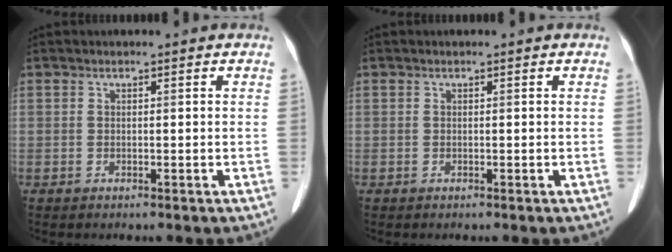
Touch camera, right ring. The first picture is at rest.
{"total": 0.0}